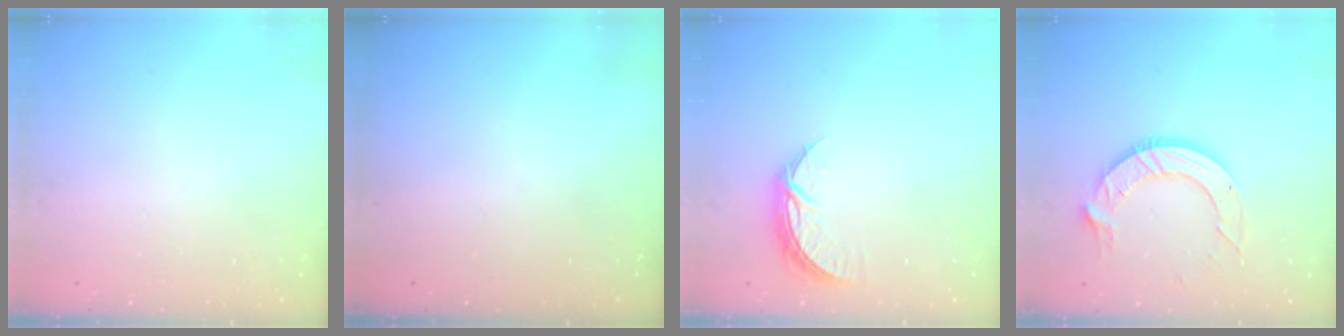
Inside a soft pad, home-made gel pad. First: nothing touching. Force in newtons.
{"total": 0.0}
{"total": 6.8, "press": 6.8, "slide": 0.3}
{"total": 11.3, "press": 11.2, "slide": 1.1}